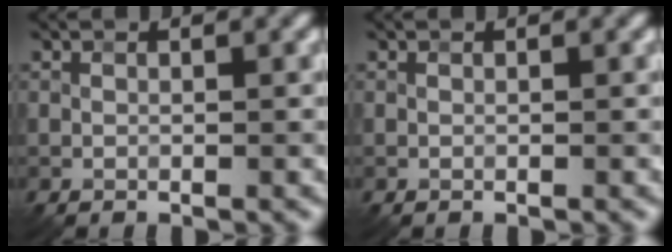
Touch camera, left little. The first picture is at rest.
{"total": 0.0}